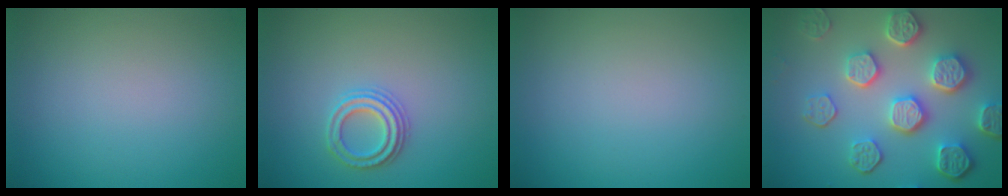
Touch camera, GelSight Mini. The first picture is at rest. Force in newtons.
{"total": 2.3, "press": 2.3, "slide": 0.3}
{"total": 0.0}
{"total": 7.3, "press": 5.7, "slide": 4.5}